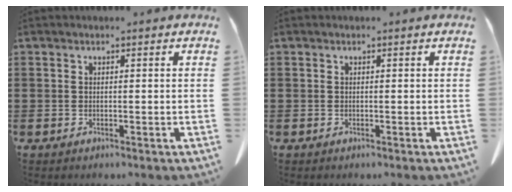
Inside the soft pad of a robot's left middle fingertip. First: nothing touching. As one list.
[{"total": 0.0}]